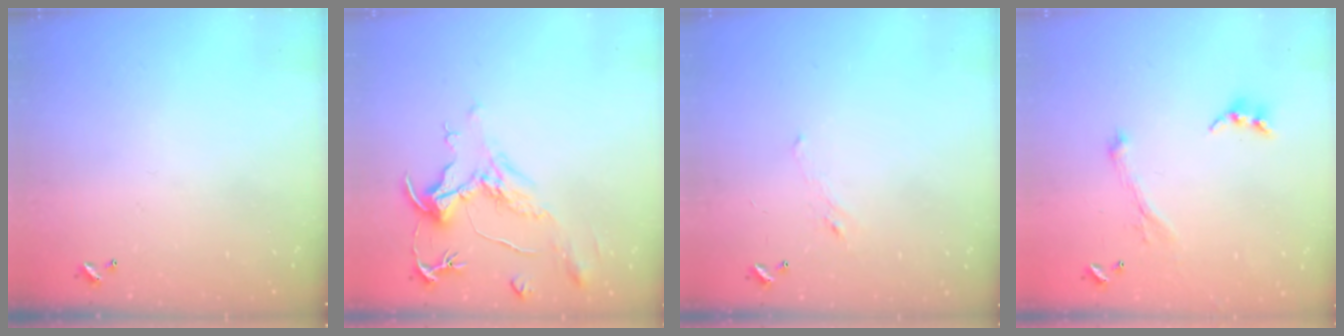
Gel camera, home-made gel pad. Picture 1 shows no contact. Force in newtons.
{"total": 2.1, "press": 1.7, "slide": 1.3}
{"total": 1.1, "press": 0.9, "slide": 0.6}
{"total": 0.9, "press": 0.4, "slide": 0.8}